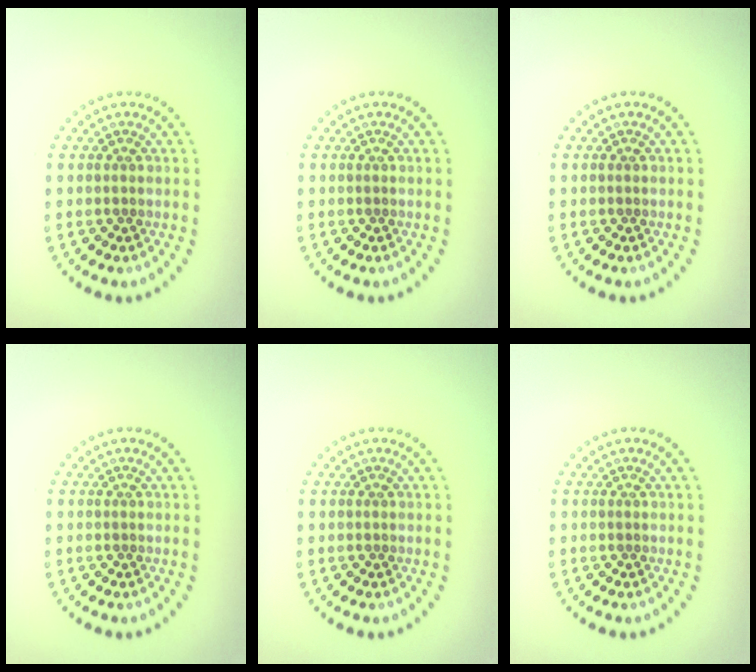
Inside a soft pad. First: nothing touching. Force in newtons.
{"total": 0.0}
{"total": 0.0}
{"total": 0.0}
{"total": 0.0}
{"total": 0.0}